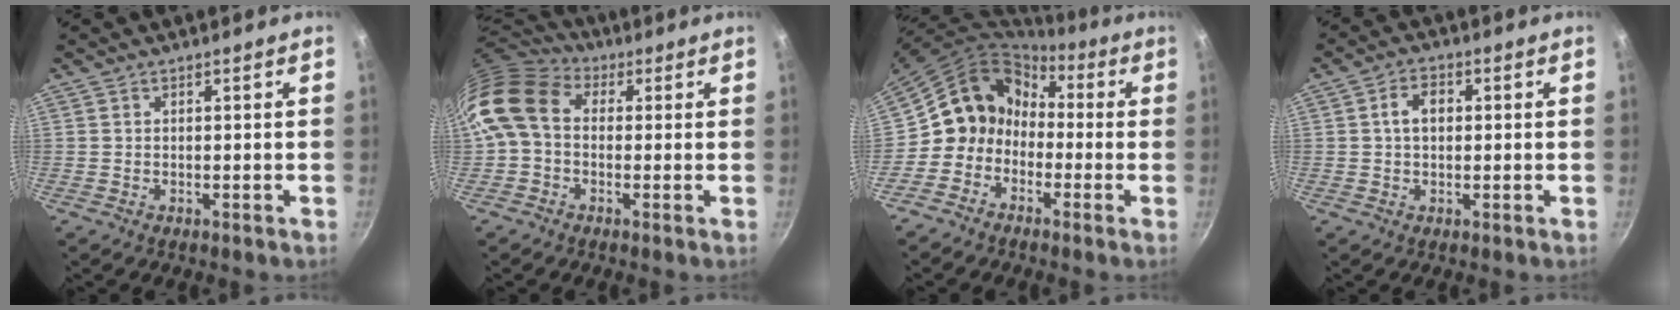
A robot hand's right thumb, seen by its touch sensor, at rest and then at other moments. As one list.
[{"total": 11.8, "force": [0.8, 9.0, 7.7], "torque": [-0.140, 0.028, -0.007]}, {"total": 10.5, "force": [-1.6, 9.5, 4.2], "torque": [-0.043, 0.054, -0.055]}, {"total": 4.5, "force": [0.5, 3.1, 3.2], "torque": [-0.041, 0.012, 0.002]}]